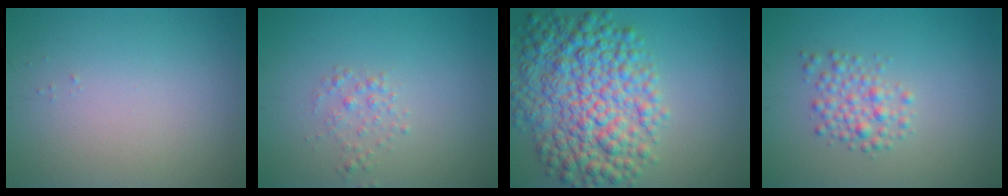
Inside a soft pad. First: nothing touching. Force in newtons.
{"total": 1.3, "press": 1.3, "slide": 0.0}
{"total": 9.5, "press": 9.5, "slide": 0.1}
{"total": 2.5, "press": 2.5, "slide": 0.1}